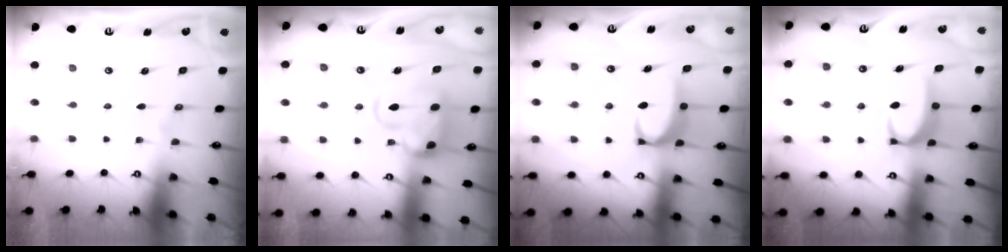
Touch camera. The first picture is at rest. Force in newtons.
{"total": 7.4, "press": 7.2, "slide": 1.7}
{"total": 3.8, "press": 3.8, "slide": 0.2}
{"total": 3.5, "press": 3.5, "slide": 0.5}